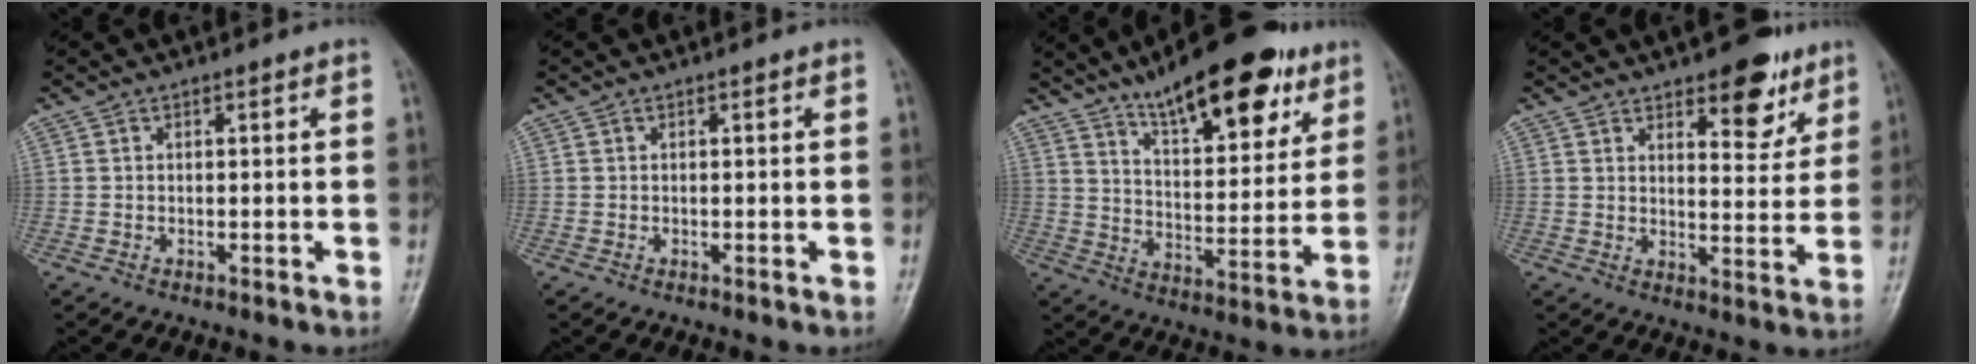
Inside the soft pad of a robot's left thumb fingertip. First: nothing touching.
{"total": 0.0}
{"total": 19.8, "force": [12.8, 7.0, 13.4], "torque": [-0.162, -0.052, 0.202]}
{"total": 9.9, "force": [6.3, 4.3, 6.3], "torque": [-0.051, -0.037, 0.088]}